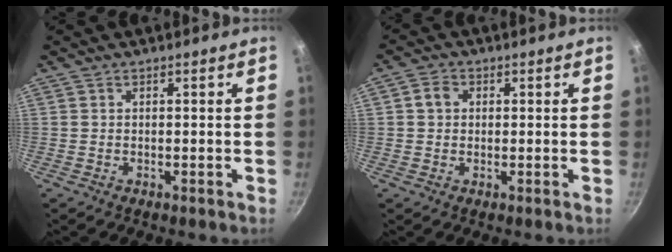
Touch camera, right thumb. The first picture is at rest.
{"total": 3.1, "force": [0.5, 2.6, 1.5], "torque": [-0.015, 0.007, 0.004]}